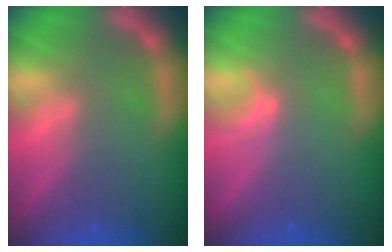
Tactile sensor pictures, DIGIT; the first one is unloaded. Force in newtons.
{"total": 1.0}